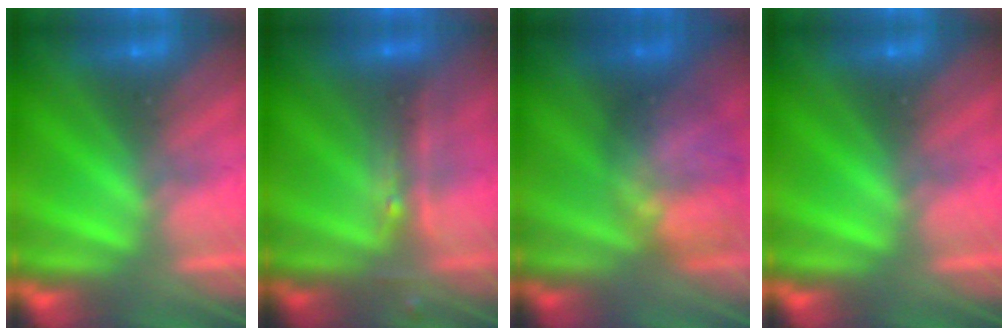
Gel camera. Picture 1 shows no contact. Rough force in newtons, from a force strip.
{"total": 2.4}
{"total": 8.2}
{"total": 0.0}